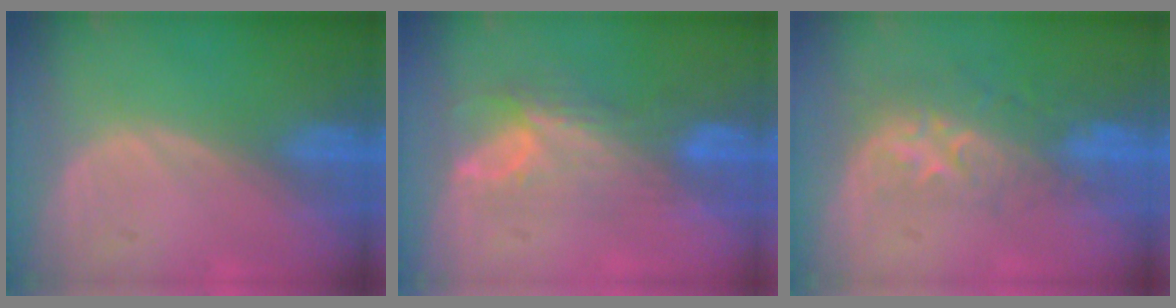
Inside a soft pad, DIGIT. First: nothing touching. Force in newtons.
{"total": 7.9, "press": 6.6, "slide": 4.3}
{"total": 8.9, "press": 7.2, "slide": 5.2}